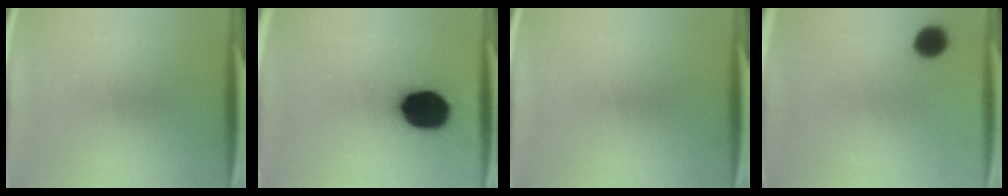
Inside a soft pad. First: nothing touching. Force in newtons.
{"total": 18.3}
{"total": 0.0}
{"total": 5.1}